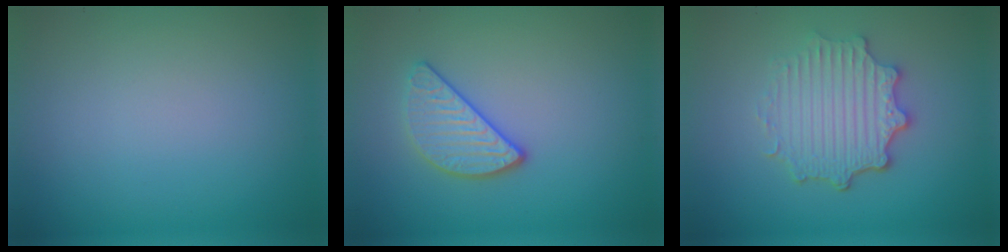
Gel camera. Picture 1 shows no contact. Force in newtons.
{"total": 2.8, "press": 2.6, "slide": 0.9}
{"total": 4.8, "press": 3.7, "slide": 3.0}